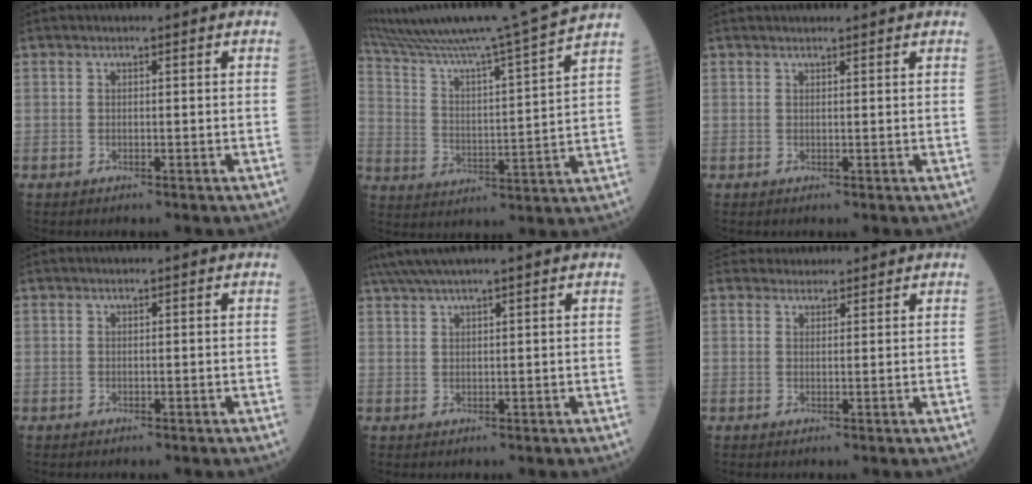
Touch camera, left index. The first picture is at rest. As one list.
[{"total": 21.8, "force": [19.1, -2.7, 10.0], "torque": [-0.181, -0.037, 0.289]}, {"total": 2.9, "force": [2.8, -0.1, 0.8], "torque": [-0.010, 0.017, 0.036]}, {"total": 0.0}, {"total": 6.8, "force": [5.7, -1.0, 3.4], "torque": [-0.060, 0.033, 0.099]}, {"total": 4.3, "force": [4.1, 1.3, 0.1], "torque": [0.001, 0.023, 0.062]}]